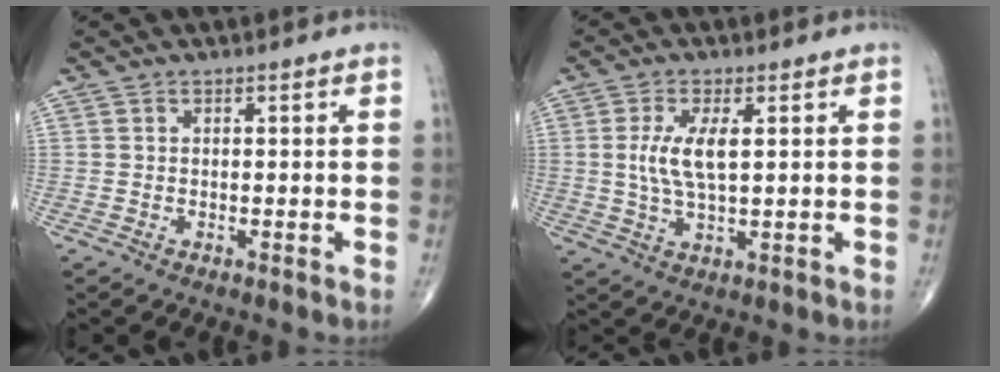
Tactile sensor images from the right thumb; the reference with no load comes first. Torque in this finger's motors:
{"motor_torque": [0.07, 0.16, 0.65, 0.17, 0.22]}